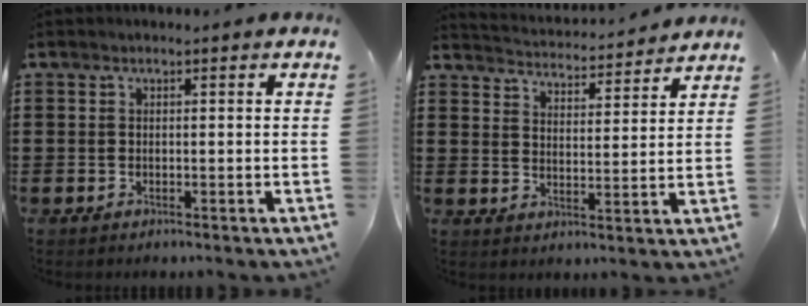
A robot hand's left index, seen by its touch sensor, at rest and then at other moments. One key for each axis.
{"total": 3.6, "fx": 3.6, "fy": -0.3, "fz": -0.2, "tx": -0.018, "ty": -0.031, "tz": 0.057}